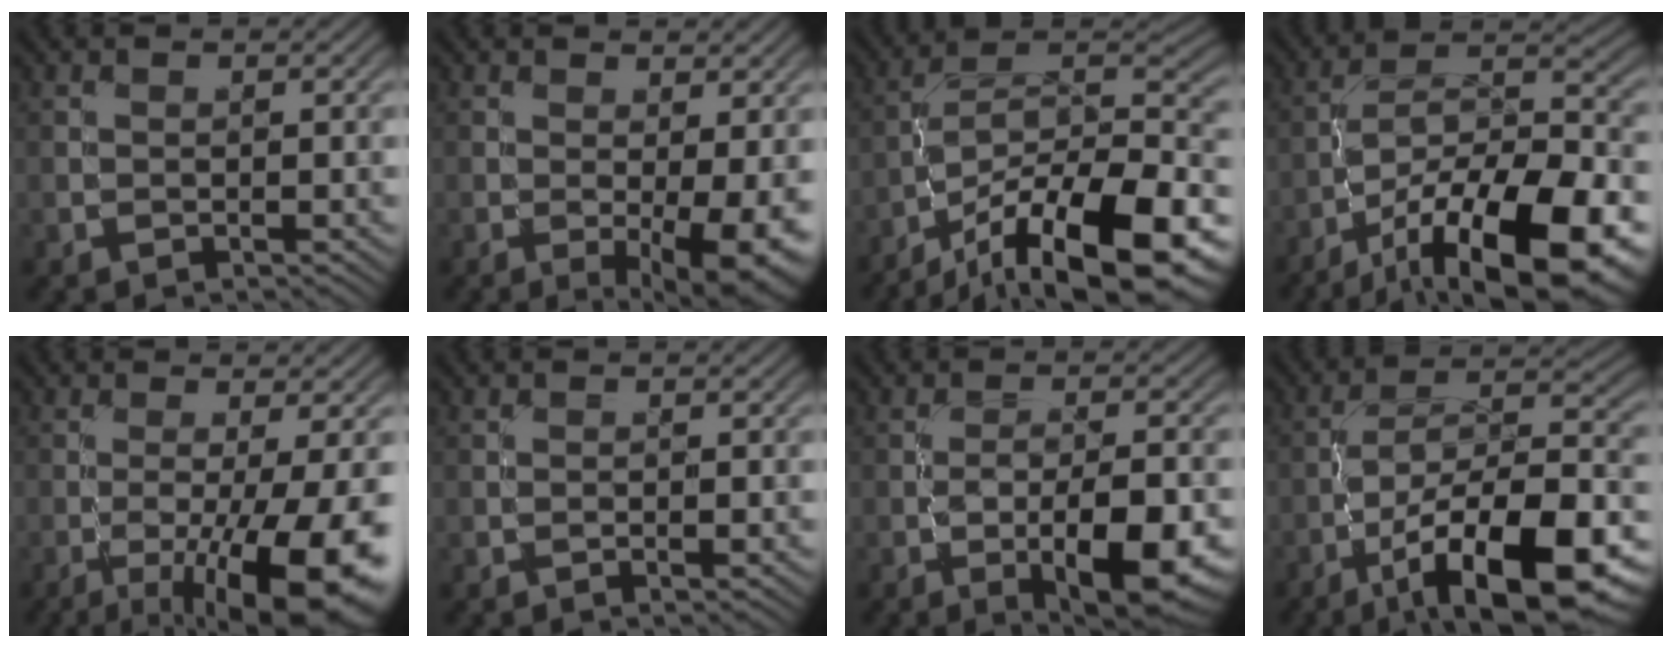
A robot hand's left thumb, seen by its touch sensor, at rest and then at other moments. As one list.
[{"total": 6.7, "force": [-1.6, 1.9, 6.2], "torque": [-0.097, -0.016, -0.015]}, {"total": 18.8, "force": [-11.9, 6.8, 12.8], "torque": [-0.207, -0.026, -0.203]}, {"total": 19.3, "force": [-11.3, 7.0, 14.0], "torque": [-0.211, -0.023, -0.184]}, {"total": 13.2, "force": [-5.4, 3.1, 11.6], "torque": [-0.167, -0.013, -0.075]}, {"total": 1.0, "force": [-0.3, 0.3, 0.9], "torque": [-0.014, 0.002, -0.005]}, {"total": 9.6, "force": [-3.5, 3.2, 8.4], "torque": [-0.128, -0.004, -0.047]}, {"total": 17.2, "force": [-8.5, 6.1, 13.7], "torque": [-0.210, -0.001, -0.145]}]